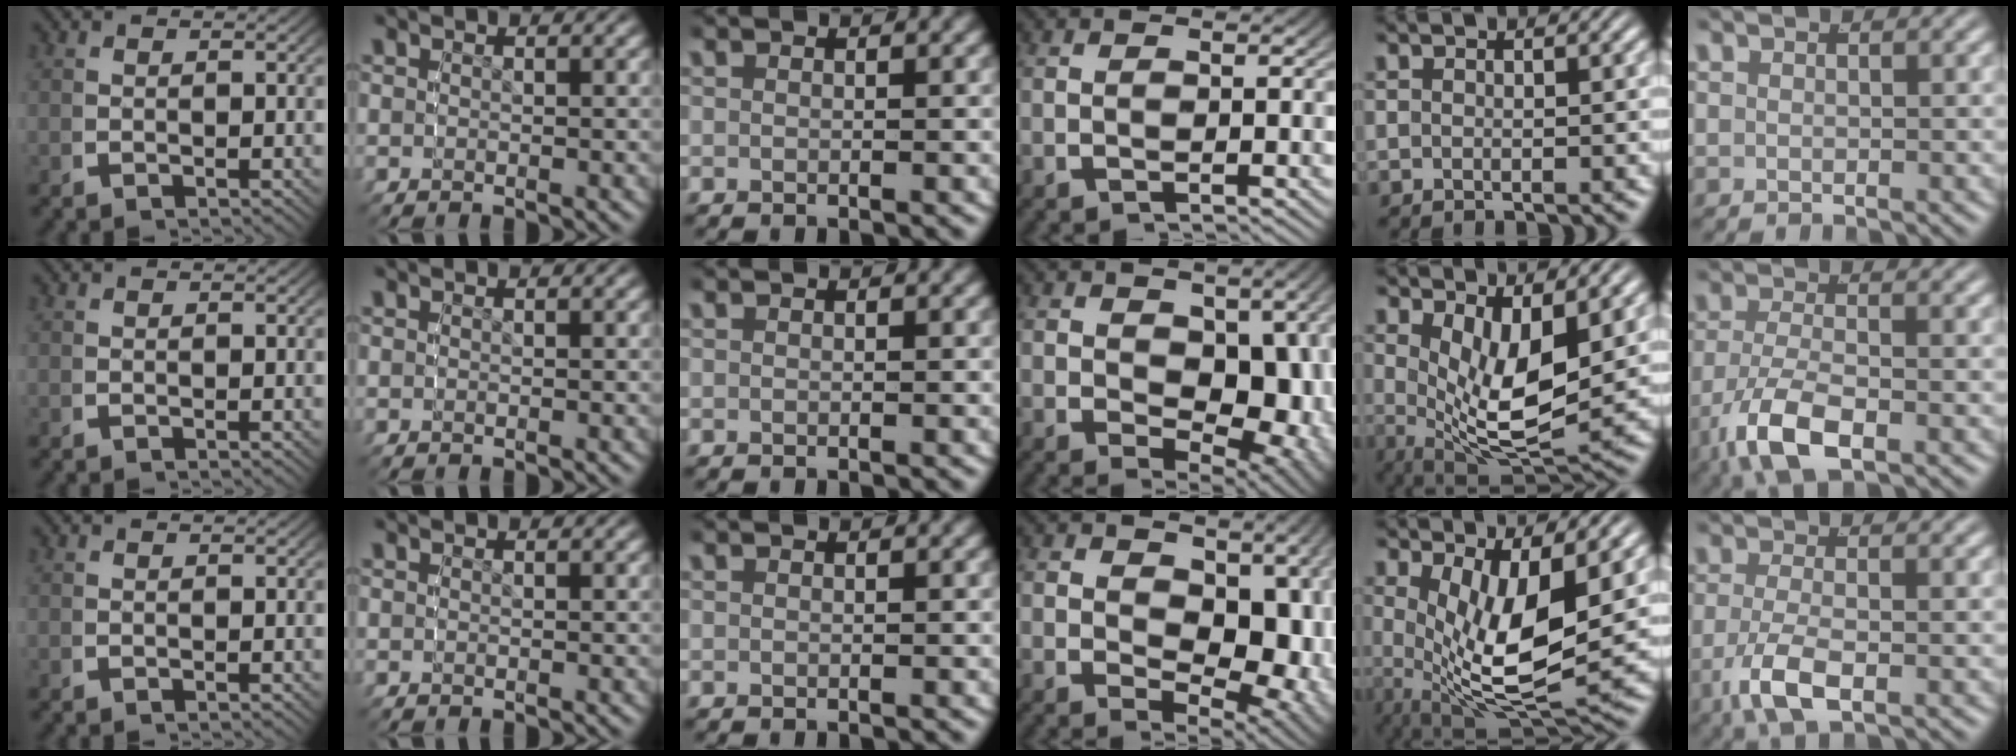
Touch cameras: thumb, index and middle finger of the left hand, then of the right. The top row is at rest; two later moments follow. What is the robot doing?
{"motion": "lift_and_place", "object": "toy banana"}